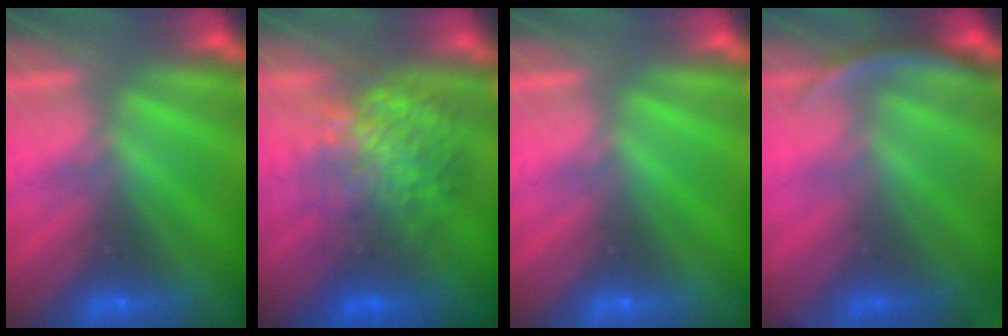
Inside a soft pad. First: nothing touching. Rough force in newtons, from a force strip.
{"total": 10.6}
{"total": 0.0}
{"total": 2.9}